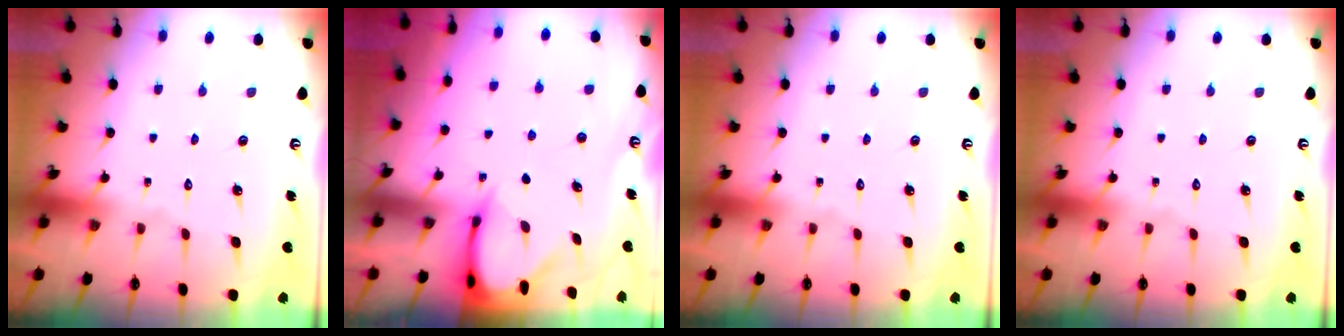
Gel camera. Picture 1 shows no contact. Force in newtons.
{"total": 3.3, "press": 3.3, "slide": 0.3}
{"total": 0.0}
{"total": 0.0}